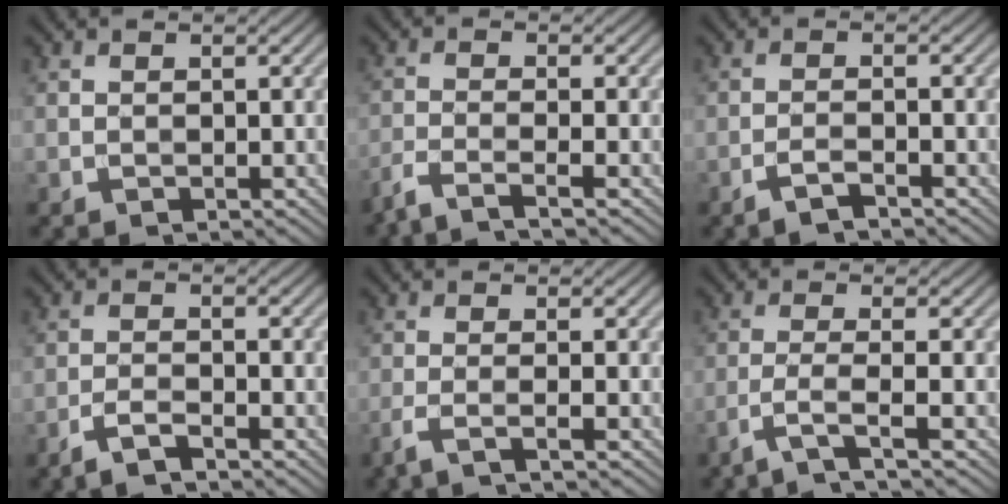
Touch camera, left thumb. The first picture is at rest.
{"total": 3.8, "force": [-2.8, 0.5, 2.6], "torque": [-0.043, -0.005, -0.074]}
{"total": 2.3, "force": [-1.7, 0.3, 1.5], "torque": [-0.027, 0.006, -0.040]}
{"total": 2.9, "force": [-2.3, 0.5, 1.8], "torque": [-0.038, 0.001, -0.053]}
{"total": 2.7, "force": [-1.6, 0.3, 2.2], "torque": [-0.035, 0.000, -0.051]}
{"total": 3.7, "force": [-2.0, 0.3, 3.0], "torque": [-0.050, 0.008, -0.064]}